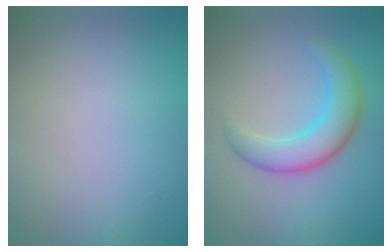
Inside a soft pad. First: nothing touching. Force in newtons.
{"total": 4.5, "press": 4.5, "slide": 0.3}